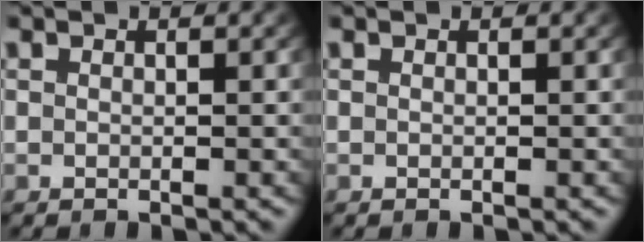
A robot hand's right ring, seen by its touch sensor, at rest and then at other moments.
{"total": 0.0}